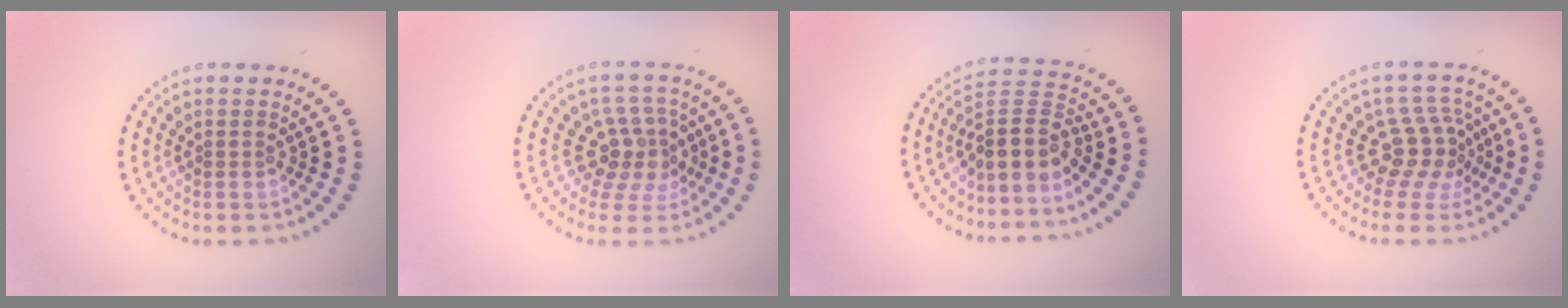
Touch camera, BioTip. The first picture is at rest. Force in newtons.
{"total": 3.7, "press": 2.7, "slide": 2.5}
{"total": 3.8, "press": 3.0, "slide": 2.4}
{"total": 3.6, "press": 2.7, "slide": 2.4}